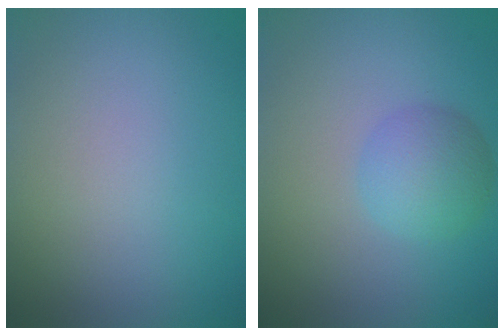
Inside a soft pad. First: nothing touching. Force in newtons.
{"total": 3.2, "press": 3.2, "slide": 0.0}